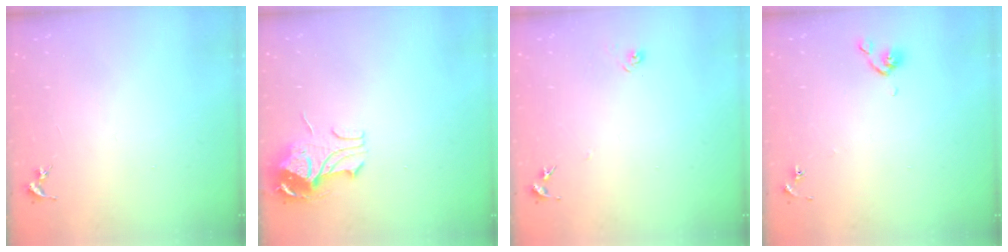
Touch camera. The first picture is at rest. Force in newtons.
{"total": 9.6, "press": 9.6, "slide": 1.1}
{"total": 5.0, "press": 5.0, "slide": 0.7}
{"total": 5.9, "press": 5.8, "slide": 0.8}